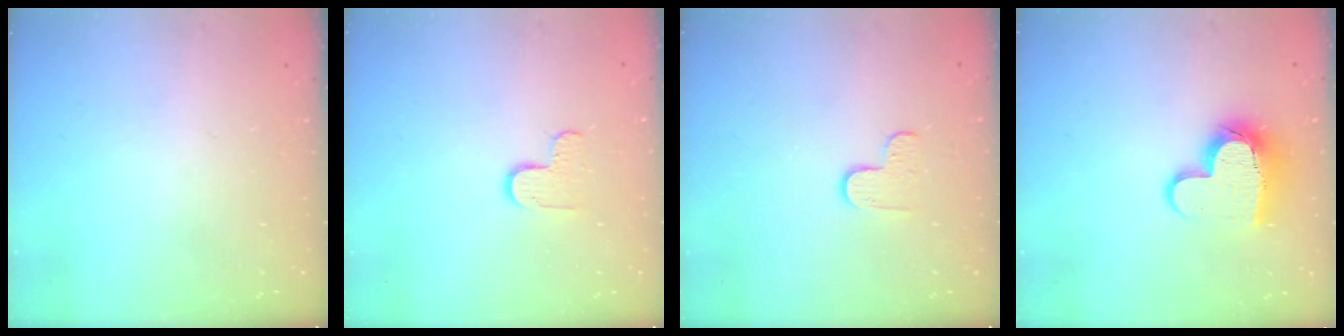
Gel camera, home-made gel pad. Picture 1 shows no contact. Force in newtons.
{"total": 5.9, "press": 5.9, "slide": 0.5}
{"total": 3.6, "press": 3.6, "slide": 0.4}
{"total": 12.0, "press": 12.0, "slide": 1.1}